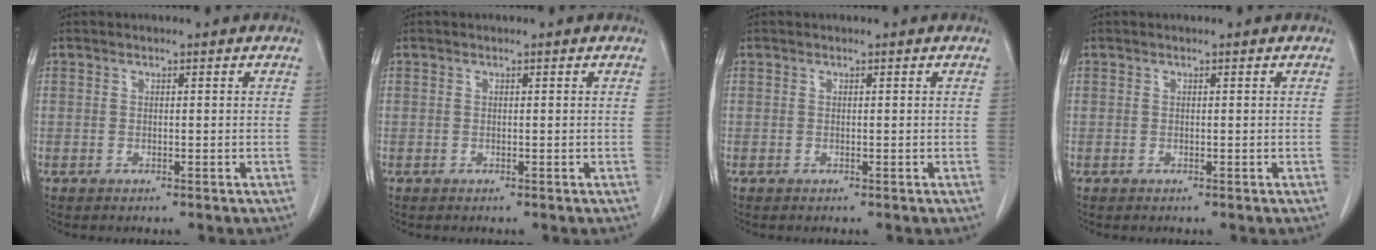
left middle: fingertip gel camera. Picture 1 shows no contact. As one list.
[{"total": 0.0}, {"total": 0.0}, {"total": 0.0}]